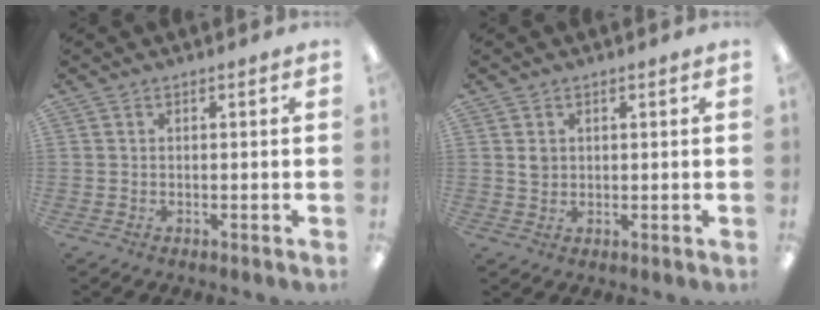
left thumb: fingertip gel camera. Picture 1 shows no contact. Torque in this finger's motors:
{"motor_torque": [0.24, 0.22, 0.18, 0.04, -0.03]}